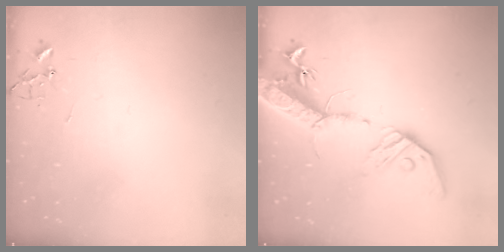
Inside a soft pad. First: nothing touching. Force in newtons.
{"total": 20.5, "press": 20.0, "slide": 4.4}